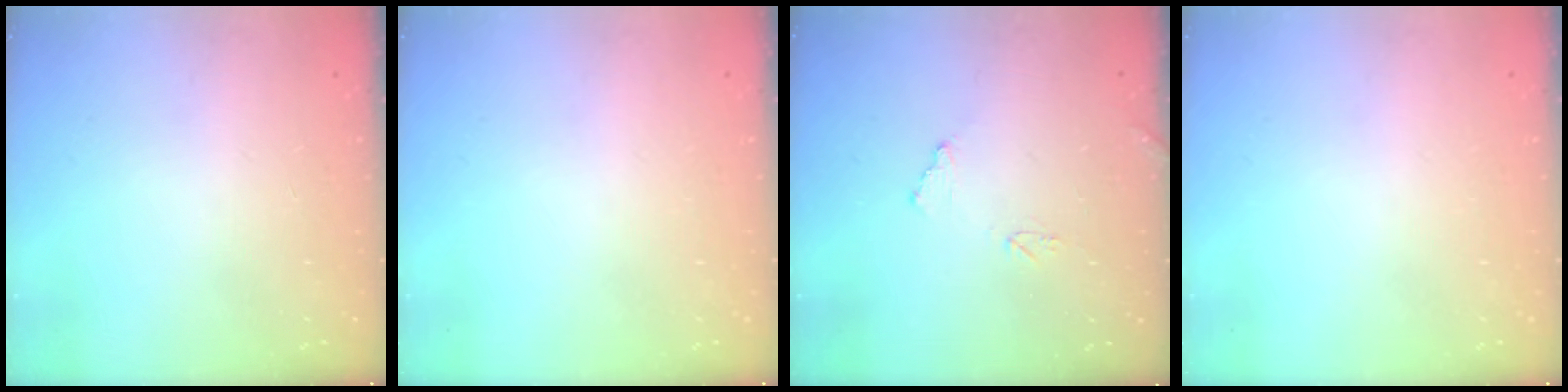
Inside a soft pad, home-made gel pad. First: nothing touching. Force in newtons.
{"total": 0.0}
{"total": 8.0, "press": 8.0, "slide": 0.4}
{"total": 0.0}